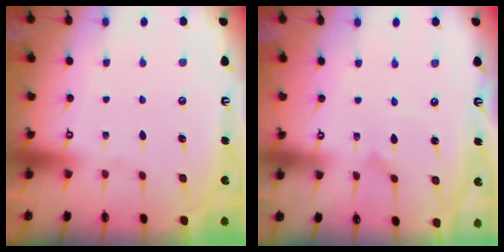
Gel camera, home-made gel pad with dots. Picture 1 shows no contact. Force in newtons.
{"total": 2.0, "press": 2.0, "slide": 0.2}